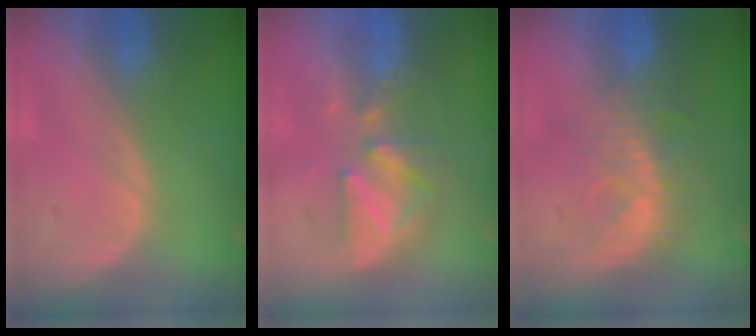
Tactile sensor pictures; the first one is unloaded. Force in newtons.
{"total": 7.6, "press": 7.5, "slide": 1.4}
{"total": 8.2, "press": 7.4, "slide": 3.5}